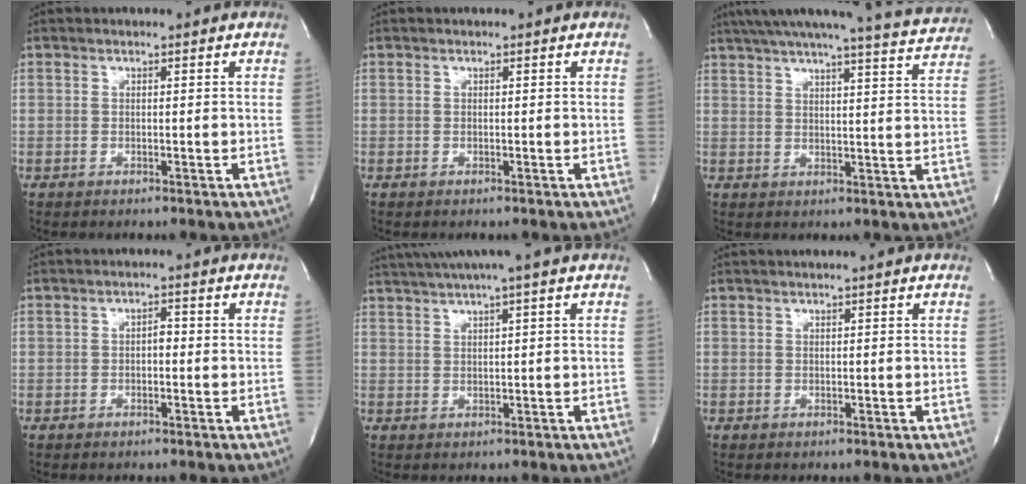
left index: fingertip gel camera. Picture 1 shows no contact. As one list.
[{"total": 0.0}, {"total": 19.7, "force": [18.2, 0.8, 7.3], "torque": [-0.114, -0.025, 0.222]}, {"total": 1.4, "force": [-0.2, 0.6, 1.2], "torque": [-0.016, 0.005, -0.005]}, {"total": 6.6, "force": [5.0, -1.2, 4.2], "torque": [-0.073, 0.028, 0.081]}, {"total": 1.1, "force": [0.9, -0.2, 0.5], "torque": [-0.010, 0.009, 0.021]}]